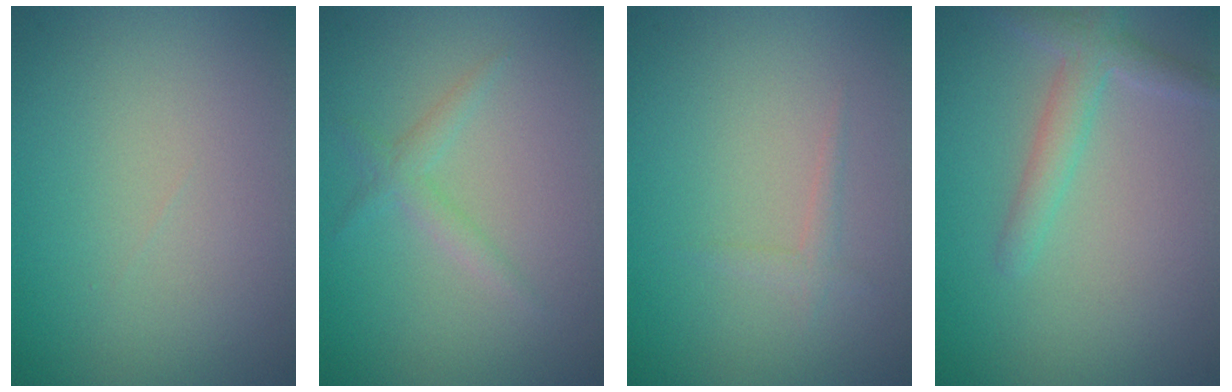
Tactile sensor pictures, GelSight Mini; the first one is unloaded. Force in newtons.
{"total": 1.4, "press": 1.4, "slide": 0.0}
{"total": 0.9, "press": 0.9, "slide": 0.1}
{"total": 2.5, "press": 2.5, "slide": 0.1}